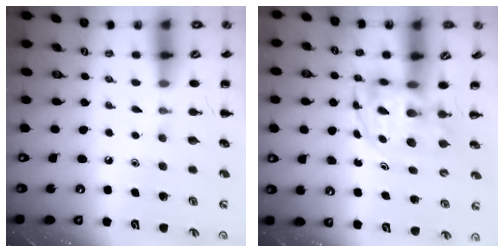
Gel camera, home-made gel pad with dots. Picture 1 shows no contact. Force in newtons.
{"total": 3.8, "press": 3.7, "slide": 0.8}